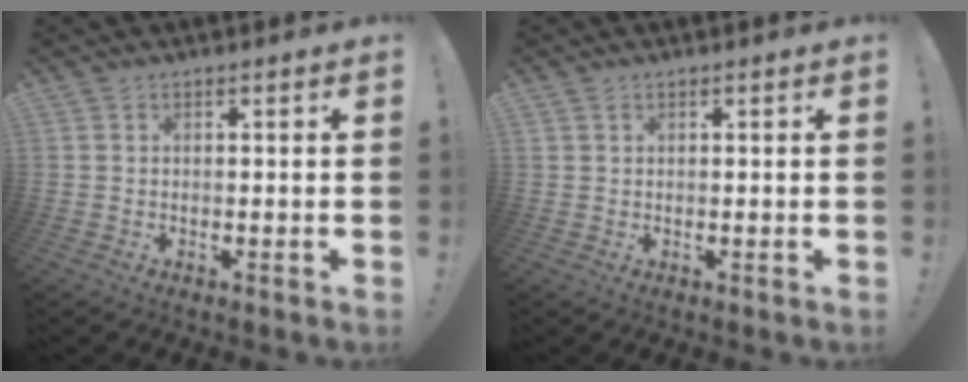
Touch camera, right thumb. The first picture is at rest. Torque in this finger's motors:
{"motor_torque": [-0.07, -0.06, 0.17, -0.04, -0.02]}